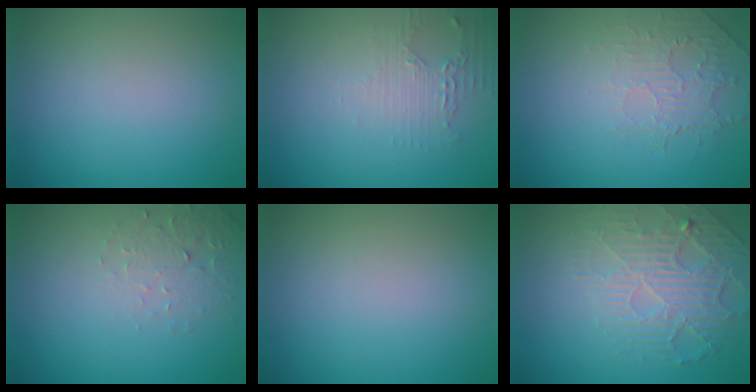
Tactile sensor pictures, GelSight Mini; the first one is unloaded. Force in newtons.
{"total": 1.7, "press": 1.7, "slide": 0.3}
{"total": 2.0, "press": 0.9, "slide": 1.8}
{"total": 2.2, "press": 2.2, "slide": 0.4}
{"total": 0.0}
{"total": 4.1, "press": 3.8, "slide": 1.6}